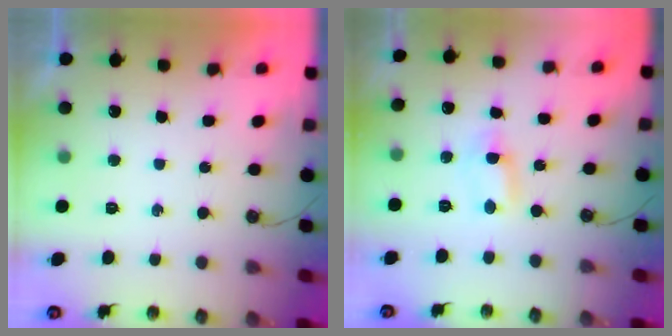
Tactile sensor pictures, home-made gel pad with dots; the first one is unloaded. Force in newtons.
{"total": 1.6, "press": 1.1, "slide": 1.1}